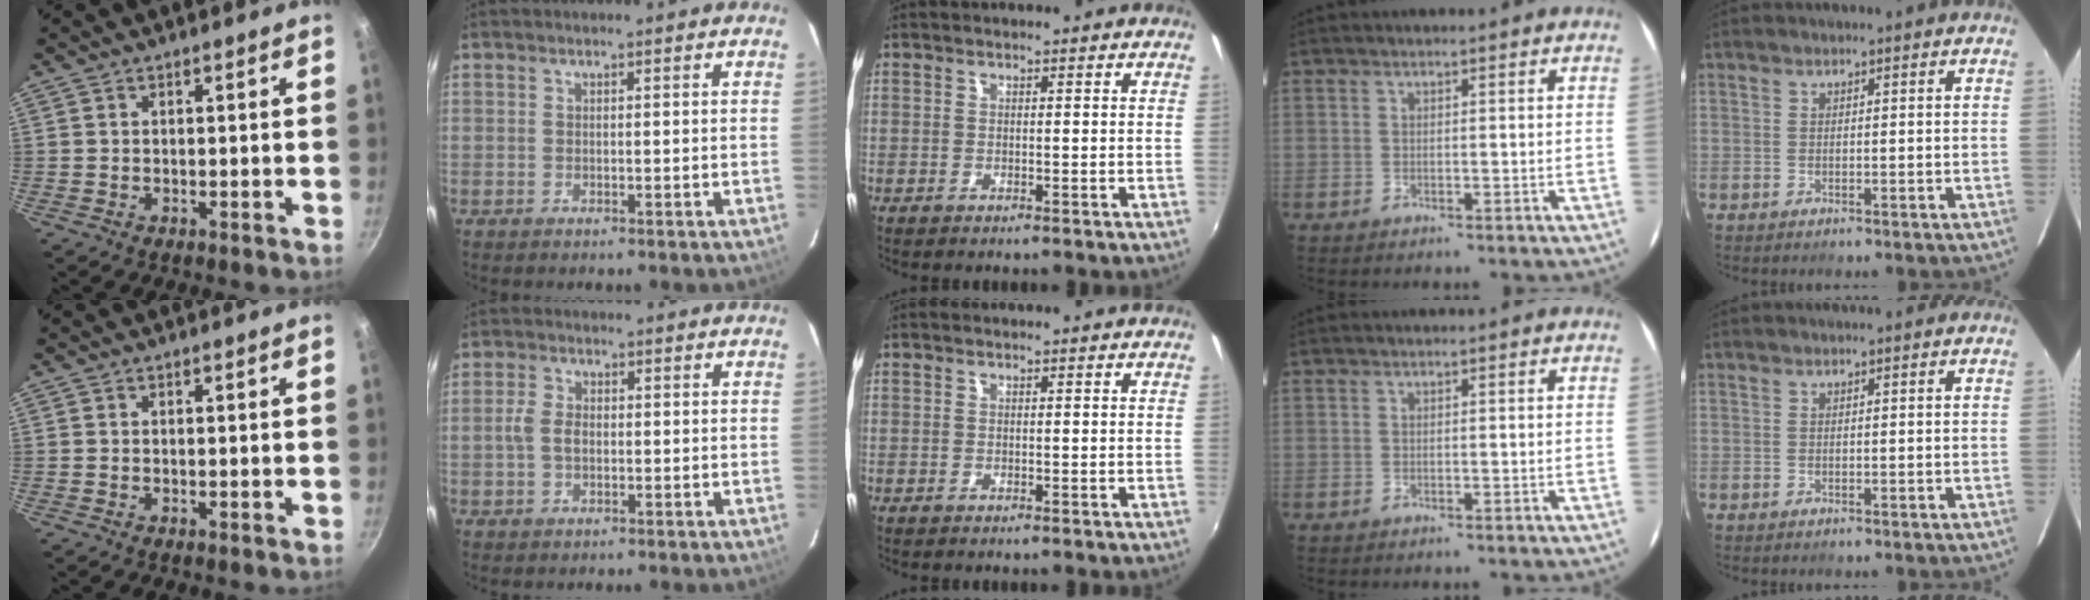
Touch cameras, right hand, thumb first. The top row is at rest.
{"index": {"total": 3.4, "force": [-0.5, 2.1, 2.7], "torque": [-0.058, 0.008, -0.008]}}